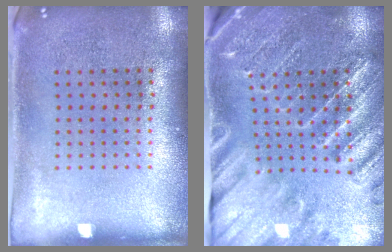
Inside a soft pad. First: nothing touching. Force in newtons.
{"total": 3.2, "press": 3.1, "slide": 0.8}